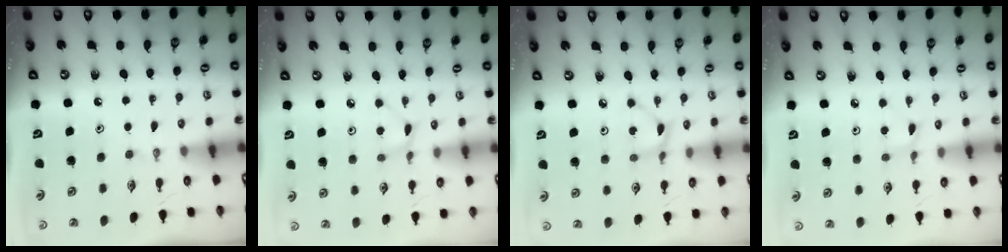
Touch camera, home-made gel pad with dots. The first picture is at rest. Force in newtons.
{"total": 2.9, "press": 2.9, "slide": 0.4}
{"total": 2.4, "press": 2.4, "slide": 0.3}
{"total": 1.1, "press": 1.1, "slide": 0.1}